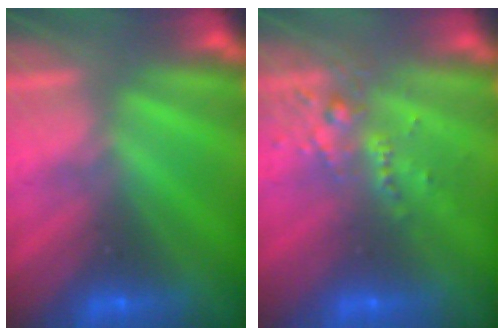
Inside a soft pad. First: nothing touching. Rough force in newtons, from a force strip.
{"total": 2.6}